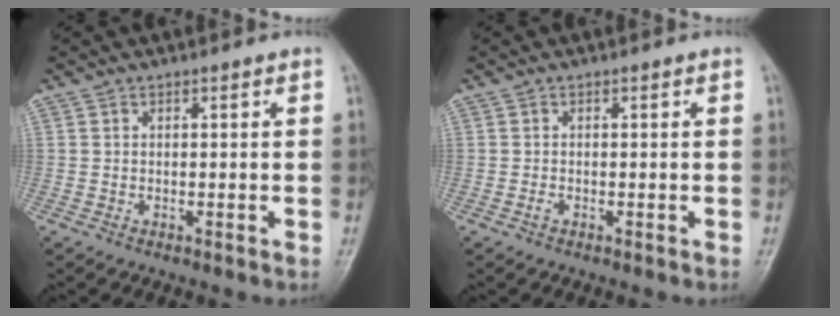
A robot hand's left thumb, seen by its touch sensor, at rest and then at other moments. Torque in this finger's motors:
{"motor_torque": [-0.28, -0.28, 0.44, 0.14, -0.02]}